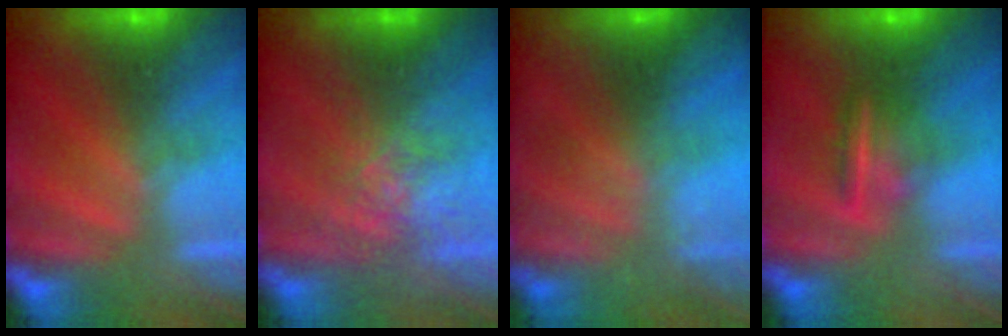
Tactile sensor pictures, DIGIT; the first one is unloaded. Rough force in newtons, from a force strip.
{"total": 2.6}
{"total": 1.4}
{"total": 8.7}